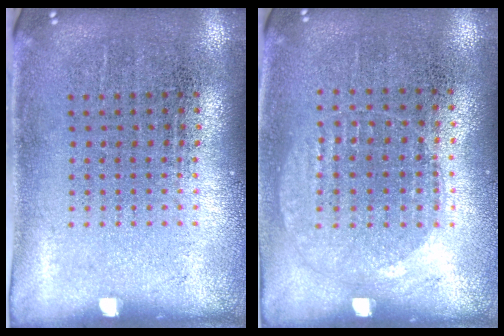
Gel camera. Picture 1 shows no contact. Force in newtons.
{"total": 1.0, "press": 0.9, "slide": 0.4}